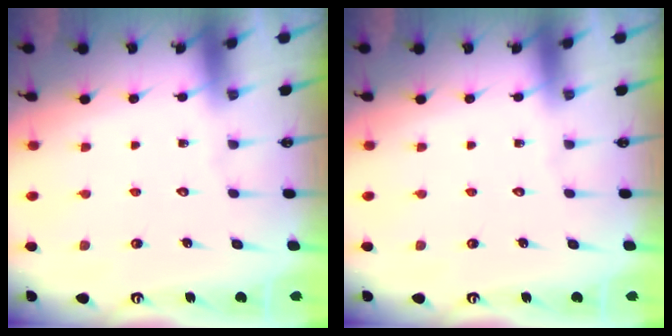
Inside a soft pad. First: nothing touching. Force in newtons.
{"total": 0.0}